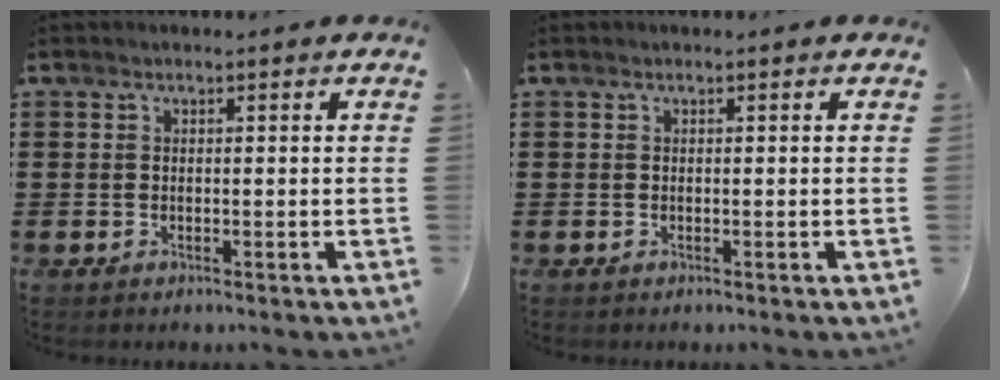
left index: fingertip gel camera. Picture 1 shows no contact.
{"total": 0.0}